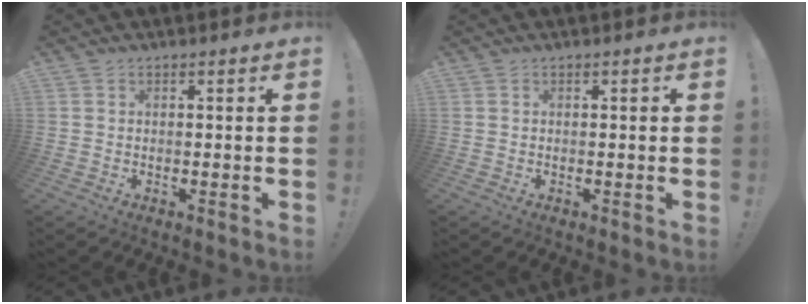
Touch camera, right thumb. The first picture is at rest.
{"total": 0.0}